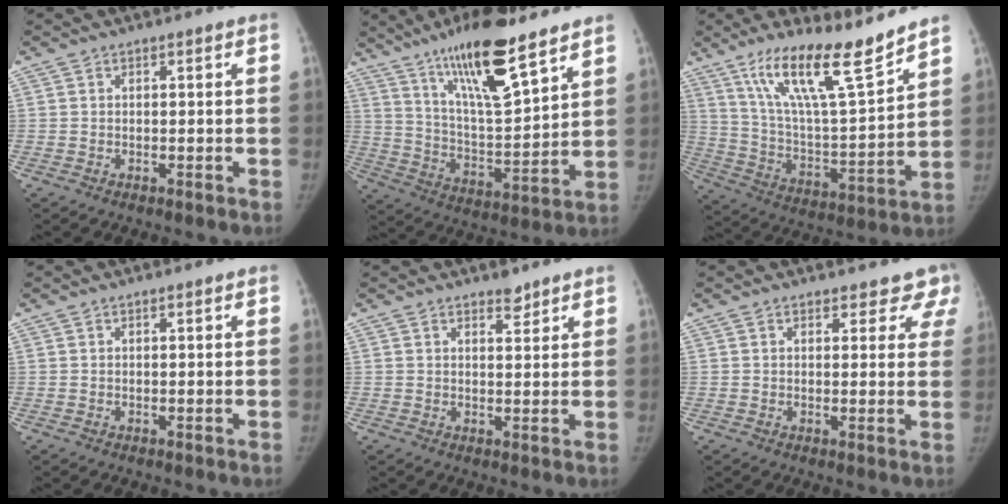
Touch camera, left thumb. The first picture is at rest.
{"total": 19.0, "force": [13.1, 4.1, 13.2], "torque": [-0.205, -0.069, 0.231]}
{"total": 18.8, "force": [13.7, 3.1, 12.5], "torque": [-0.189, -0.079, 0.246]}
{"total": 0.0}
{"total": 2.4, "force": [2.0, 1.0, 0.9], "torque": [-0.003, -0.015, 0.030]}
{"total": 5.9, "force": [5.1, 2.8, 0.5], "torque": [0.044, -0.020, 0.036]}